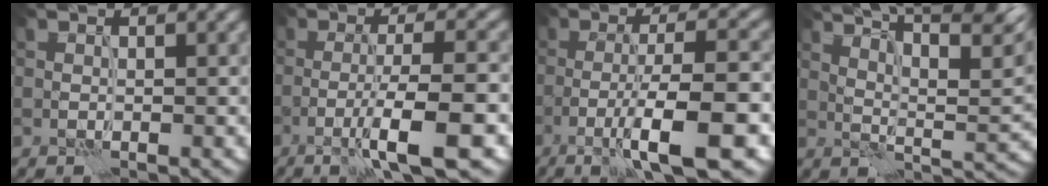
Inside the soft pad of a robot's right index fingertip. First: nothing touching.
{"total": 6.5, "force": [-2.8, 1.0, 5.8], "torque": [-0.085, 0.004, -0.054]}
{"total": 8.2, "force": [-3.3, 1.5, 7.4], "torque": [-0.107, 0.009, -0.063]}
{"total": 13.2, "force": [8.5, 3.5, 9.6], "torque": [-0.139, 0.026, 0.109]}